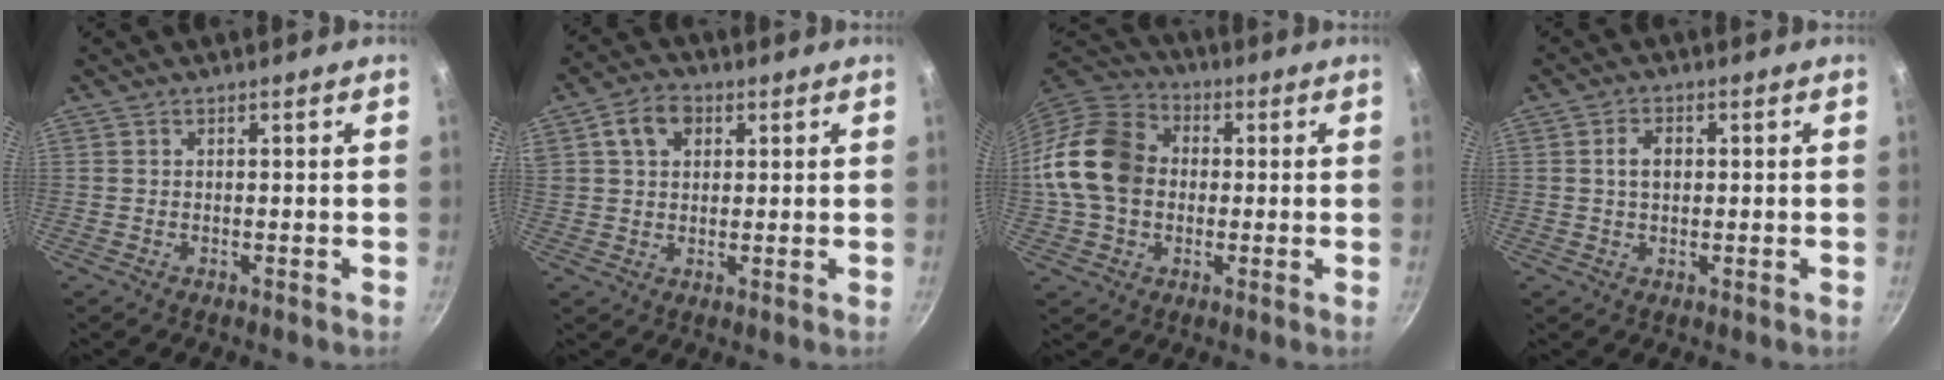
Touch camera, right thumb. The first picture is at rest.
{"total": 6.9, "force": [2.5, 5.0, 4.1], "torque": [-0.056, 0.005, 0.037]}
{"total": 15.8, "force": [-0.4, 12.0, 10.2], "torque": [-0.169, 0.030, -0.023]}
{"total": 3.6, "force": [0.5, 2.4, 2.6], "torque": [-0.033, 0.007, 0.006]}